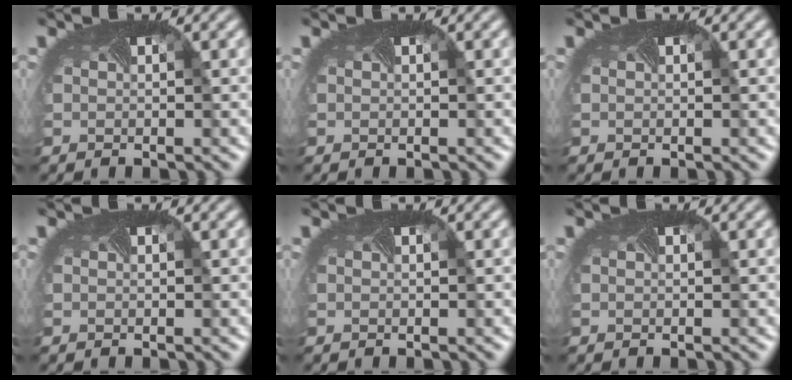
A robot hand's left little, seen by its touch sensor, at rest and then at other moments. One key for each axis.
{"total": 0.0}
{"total": 0.0}
{"total": 0.0}
{"total": 0.0}
{"total": 0.0}